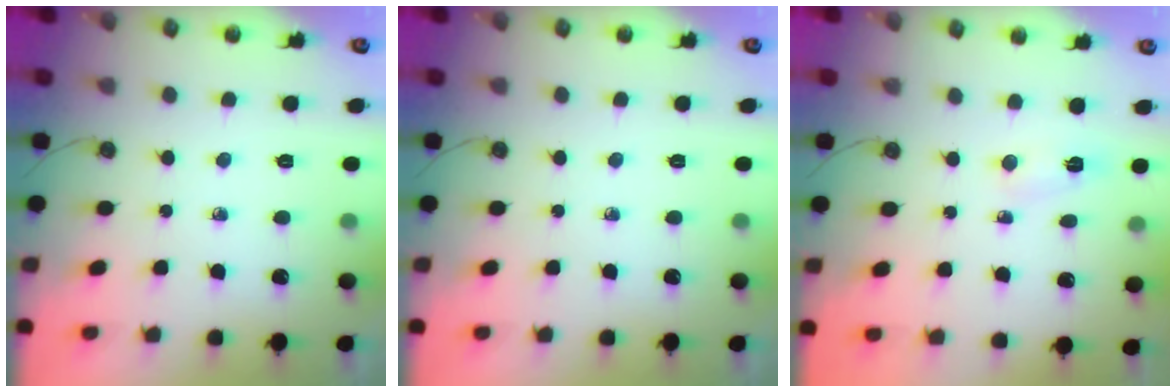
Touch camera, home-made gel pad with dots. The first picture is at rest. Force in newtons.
{"total": 0.0}
{"total": 2.7, "press": 2.7, "slide": 0.4}